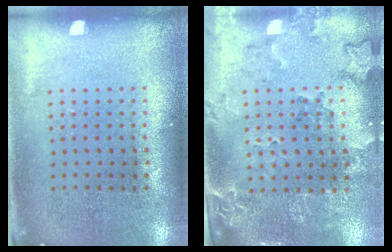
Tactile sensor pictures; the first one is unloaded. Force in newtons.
{"total": 1.9, "press": 1.7, "slide": 1.0}